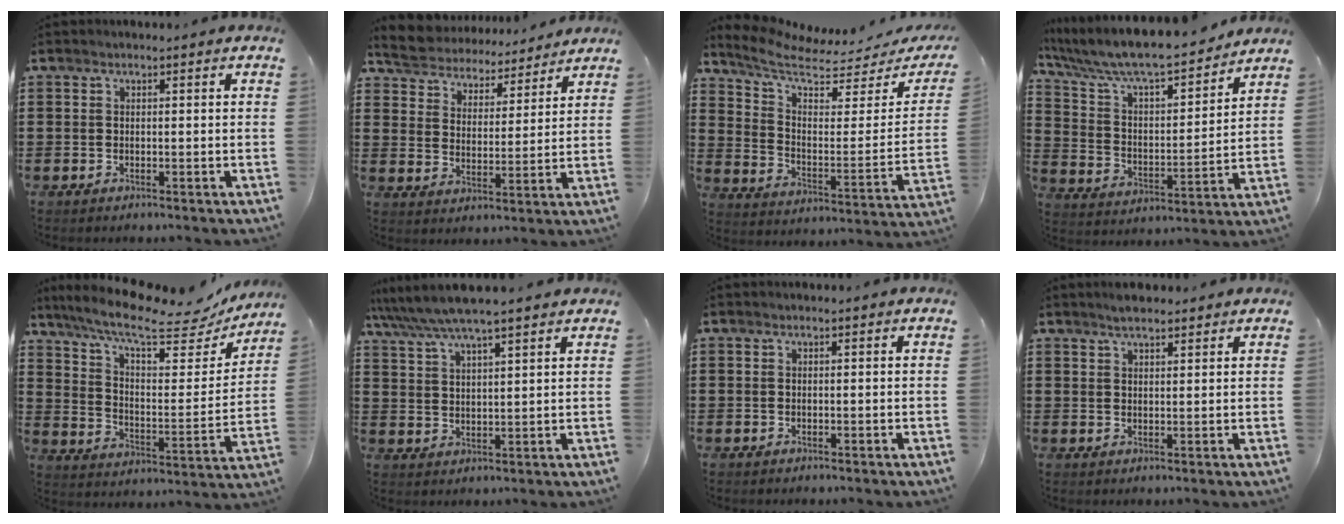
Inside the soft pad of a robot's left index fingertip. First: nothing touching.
{"total": 5.5, "force": [5.5, 0.1, -0.3], "torque": [-0.025, -0.042, 0.093]}
{"total": 6.7, "force": [5.8, 1.2, 3.2], "torque": [-0.092, -0.045, 0.099]}
{"total": 8.1, "force": [7.5, 0.7, 3.1], "torque": [-0.094, -0.057, 0.123]}
{"total": 11.6, "force": [9.3, 1.8, 6.7], "torque": [-0.147, -0.055, 0.153]}
{"total": 6.1, "force": [5.3, 0.5, 2.9], "torque": [-0.072, -0.018, 0.093]}
{"total": 0.0}
{"total": 3.0, "force": [2.6, 0.8, 1.3], "torque": [-0.031, 0.004, 0.048]}